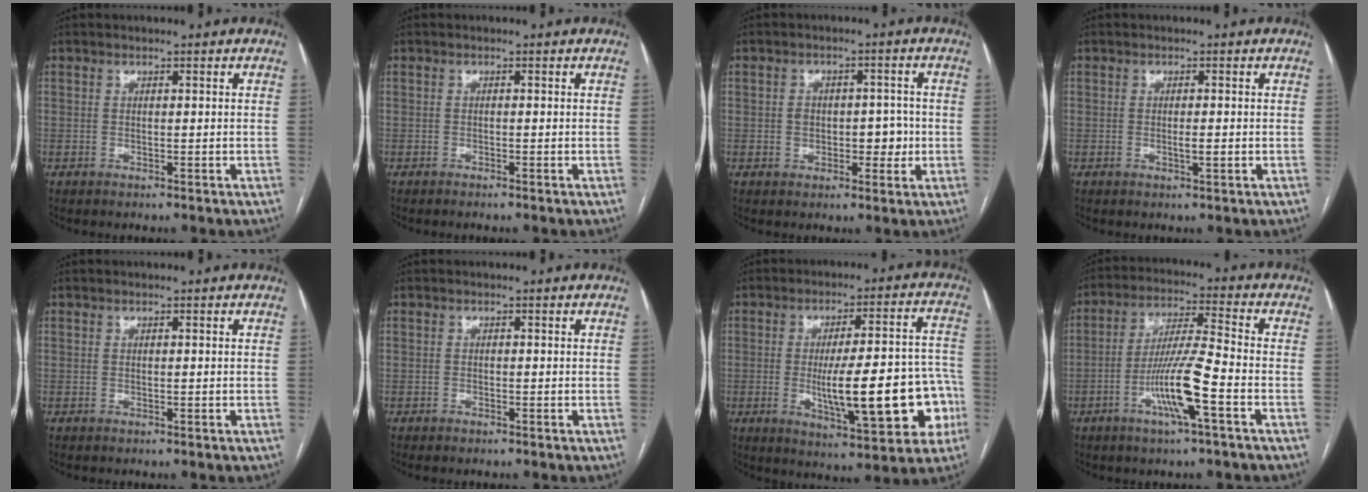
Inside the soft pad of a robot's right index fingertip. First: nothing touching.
{"total": 1.0, "force": [-0.8, -0.1, 0.5], "torque": [-0.009, 0.000, -0.012]}
{"total": 5.3, "force": [-0.6, 3.5, 4.0], "torque": [-0.046, 0.017, -0.002]}
{"total": 1.6, "force": [-0.3, 0.2, 1.6], "torque": [-0.029, -0.002, -0.004]}
{"total": 0.0}
{"total": 0.6, "force": [-0.5, 0.1, 0.3], "torque": [-0.008, -0.002, -0.006]}
{"total": 18.2, "force": [-4.1, 4.2, 17.2], "torque": [-0.211, 0.025, -0.043]}
{"total": 10.5, "force": [-4.2, 0.0, 9.7], "torque": [-0.188, -0.001, -0.080]}